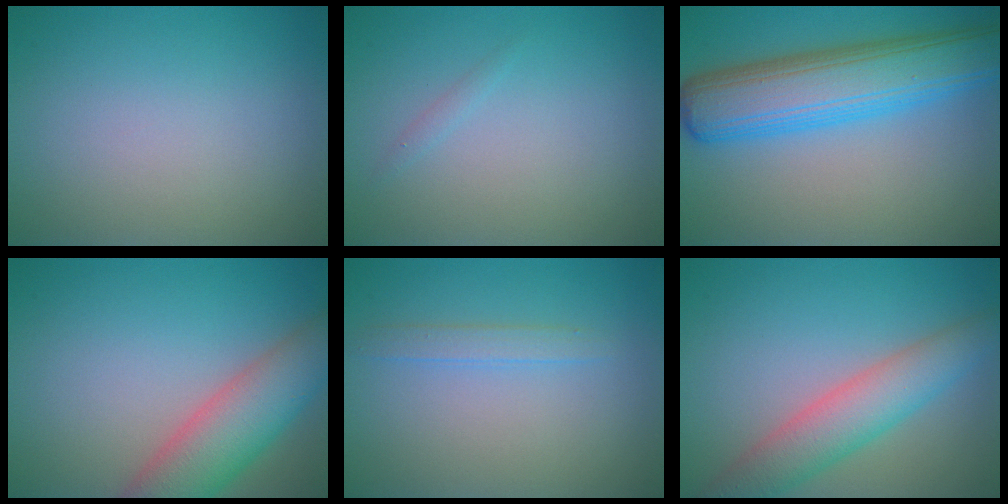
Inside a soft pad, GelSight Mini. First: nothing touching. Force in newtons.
{"total": 0.5, "press": 0.5, "slide": 0.0}
{"total": 9.3, "press": 9.3, "slide": 0.2}
{"total": 7.0, "press": 7.0, "slide": 0.2}
{"total": 1.4, "press": 1.4, "slide": 0.0}
{"total": 5.2, "press": 5.2, "slide": 0.4}